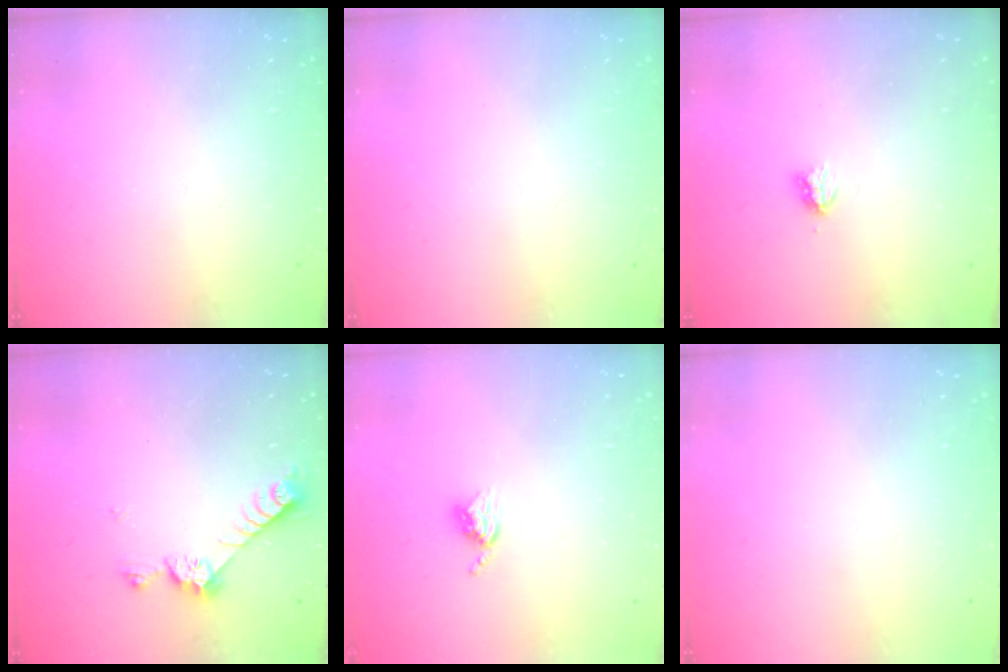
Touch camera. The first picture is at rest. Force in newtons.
{"total": 0.0}
{"total": 2.9, "press": 2.9, "slide": 0.5}
{"total": 7.3, "press": 7.3, "slide": 0.6}
{"total": 4.3, "press": 4.2, "slide": 0.5}
{"total": 0.0}